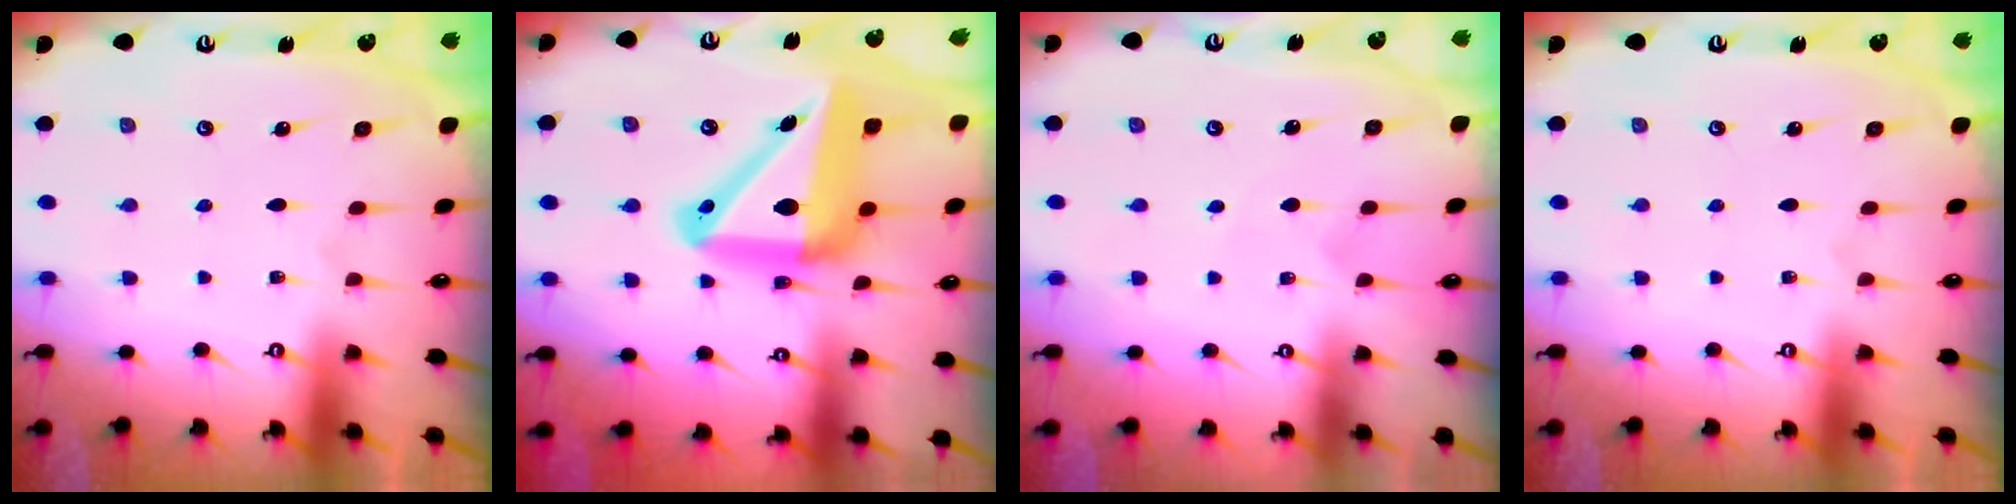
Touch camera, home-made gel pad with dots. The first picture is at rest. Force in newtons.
{"total": 18.3, "press": 18.2, "slide": 2.3}
{"total": 3.2, "press": 3.2, "slide": 0.2}
{"total": 0.0}